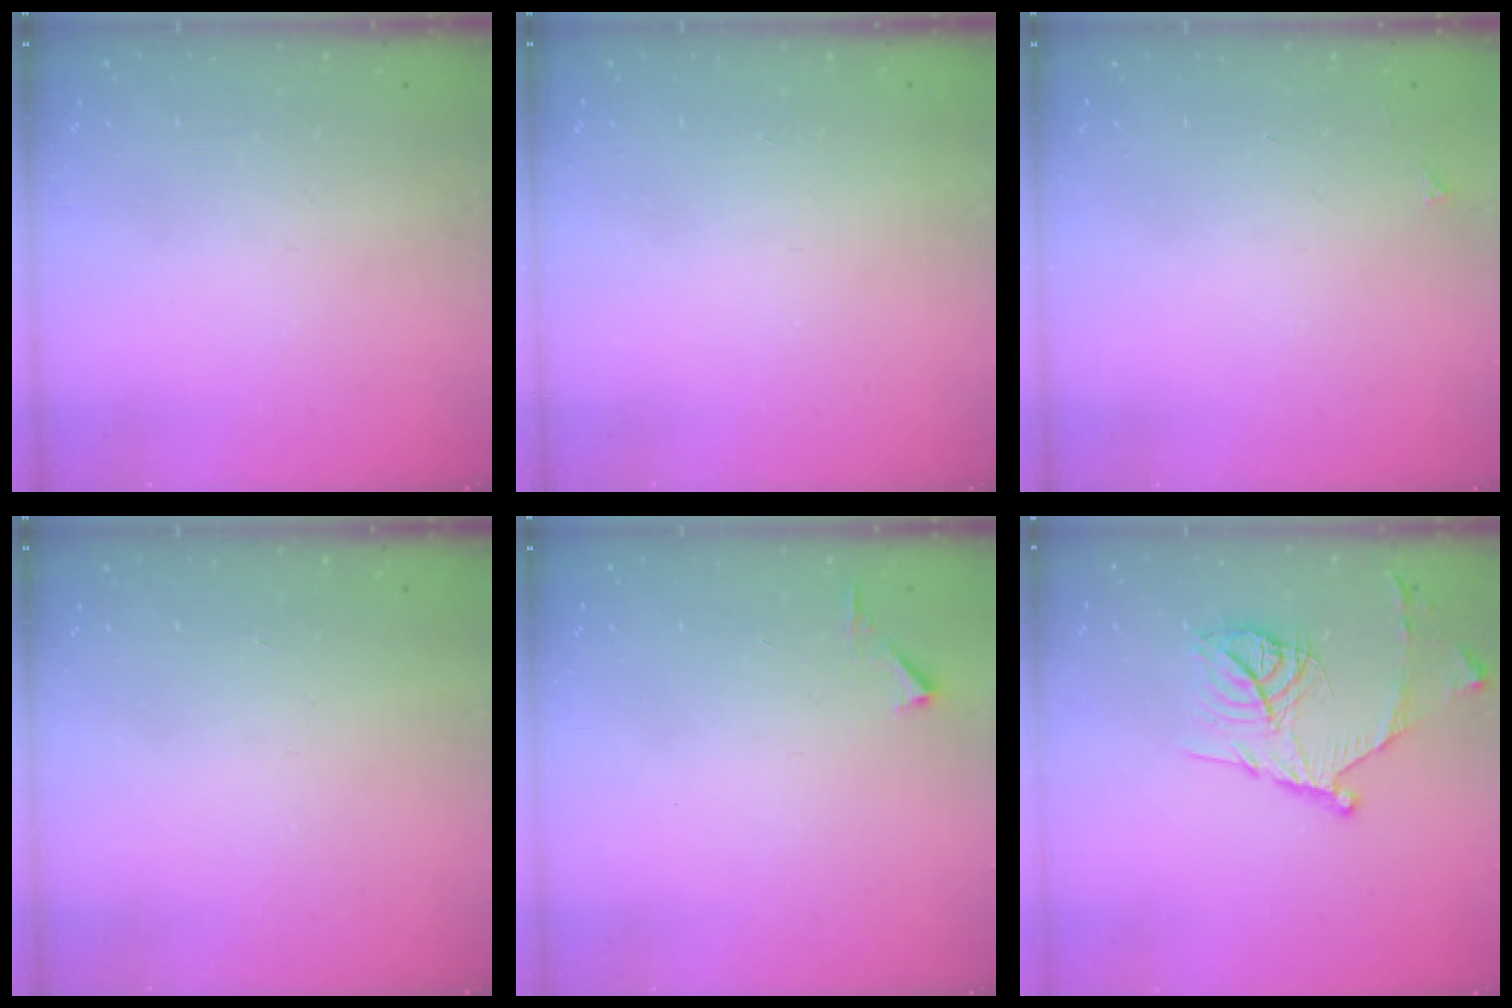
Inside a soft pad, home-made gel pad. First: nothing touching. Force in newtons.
{"total": 1.5, "press": 1.5, "slide": 0.1}
{"total": 2.1, "press": 2.1, "slide": 0.3}
{"total": 1.5, "press": 1.5, "slide": 0.1}
{"total": 2.8, "press": 2.8, "slide": 0.3}
{"total": 16.5, "press": 16.5, "slide": 1.6}